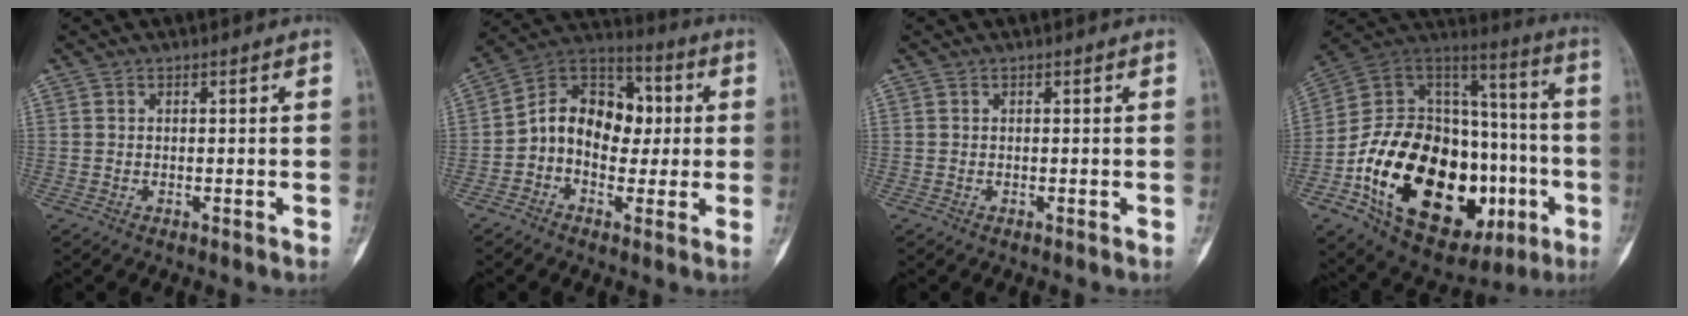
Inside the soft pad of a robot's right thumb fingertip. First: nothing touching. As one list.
[{"total": 14.3, "force": [0.2, 10.3, 9.9], "torque": [-0.120, 0.035, -0.008]}, {"total": 0.0}, {"total": 37.9, "force": [-11.2, 21.3, 29.2], "torque": [-0.501, 0.034, -0.169]}]